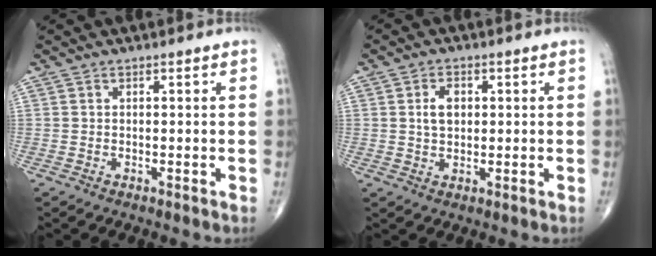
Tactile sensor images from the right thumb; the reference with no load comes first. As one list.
[{"total": 4.1, "force": [0.8, 2.8, 2.9], "torque": [-0.043, 0.001, 0.015]}]